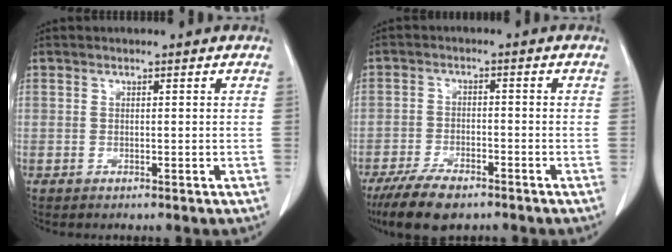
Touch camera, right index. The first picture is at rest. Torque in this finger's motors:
{"motor_torque": [0.13, -0.19, 0.09, -0.01]}